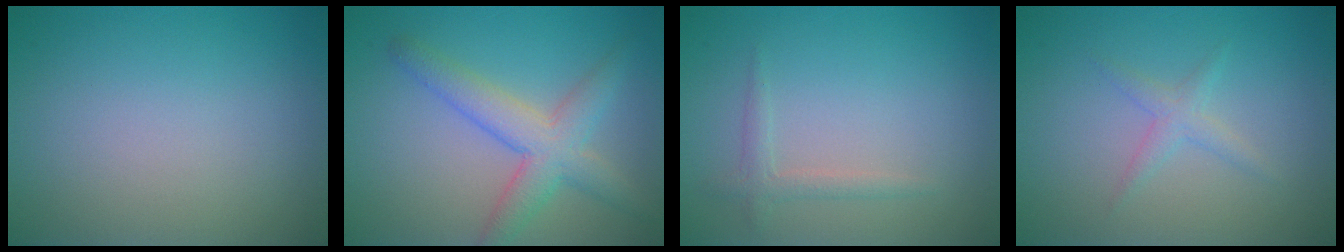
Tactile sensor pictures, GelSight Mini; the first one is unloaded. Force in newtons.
{"total": 4.6, "press": 4.6, "slide": 0.1}
{"total": 1.3, "press": 1.3, "slide": 0.0}
{"total": 1.4, "press": 1.4, "slide": 0.1}